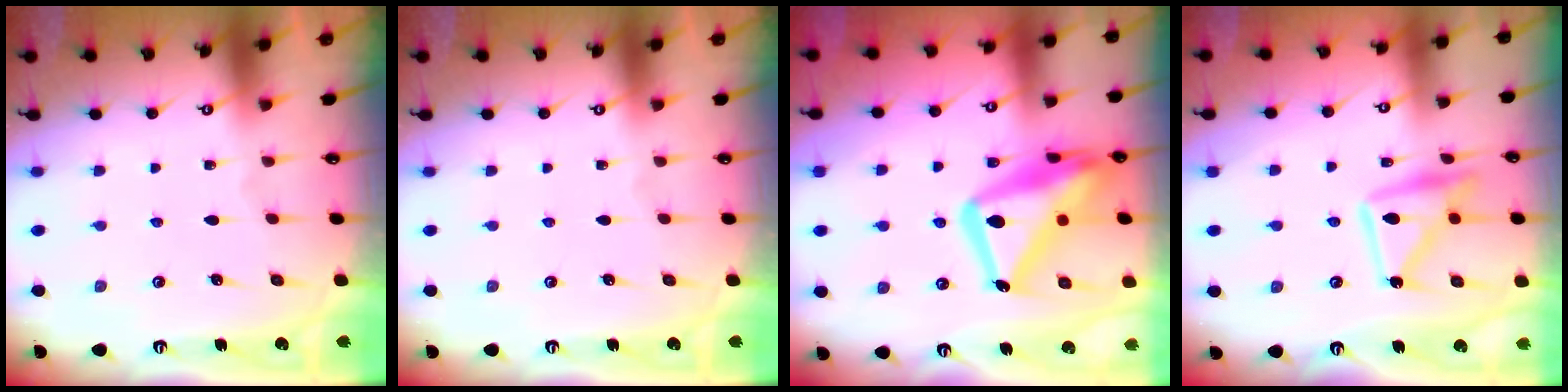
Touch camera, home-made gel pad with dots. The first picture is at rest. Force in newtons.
{"total": 0.0}
{"total": 21.8, "press": 21.7, "slide": 2.2}
{"total": 14.0, "press": 13.9, "slide": 1.2}